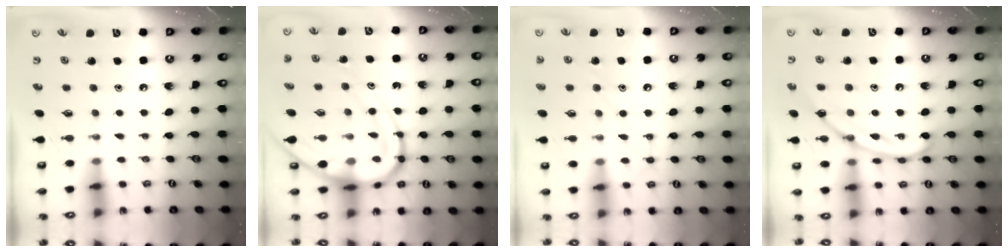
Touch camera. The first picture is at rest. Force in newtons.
{"total": 14.4, "press": 14.4, "slide": 1.4}
{"total": 9.6, "press": 9.6, "slide": 0.7}
{"total": 11.6, "press": 11.5, "slide": 0.8}